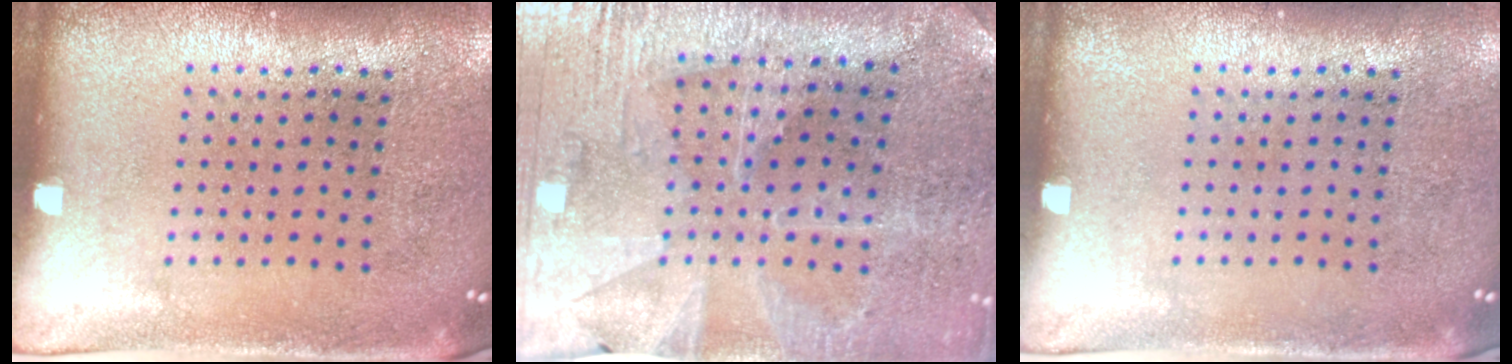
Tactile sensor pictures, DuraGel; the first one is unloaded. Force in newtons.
{"total": 1.4, "press": 1.3, "slide": 0.4}
{"total": 0.0}